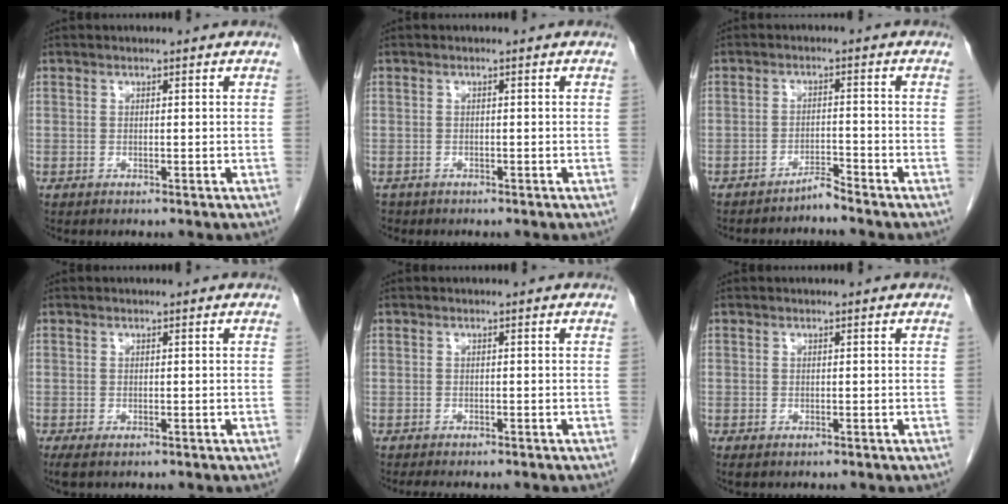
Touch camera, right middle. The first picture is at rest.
{"total": 1.5, "force": [-1.2, 0.9, 0.0], "torque": [-0.011, 0.000, -0.019]}
{"total": 2.3, "force": [-2.3, -0.4, 0.4], "torque": [0.001, -0.005, -0.040]}
{"total": 2.4, "force": [-1.5, 1.2, 1.5], "torque": [-0.028, -0.006, -0.019]}
{"total": 4.0, "force": [-3.4, 1.2, 1.8], "torque": [-0.023, -0.008, -0.042]}
{"total": 0.8, "force": [-0.5, 0.5, 0.5], "torque": [-0.008, -0.001, -0.003]}